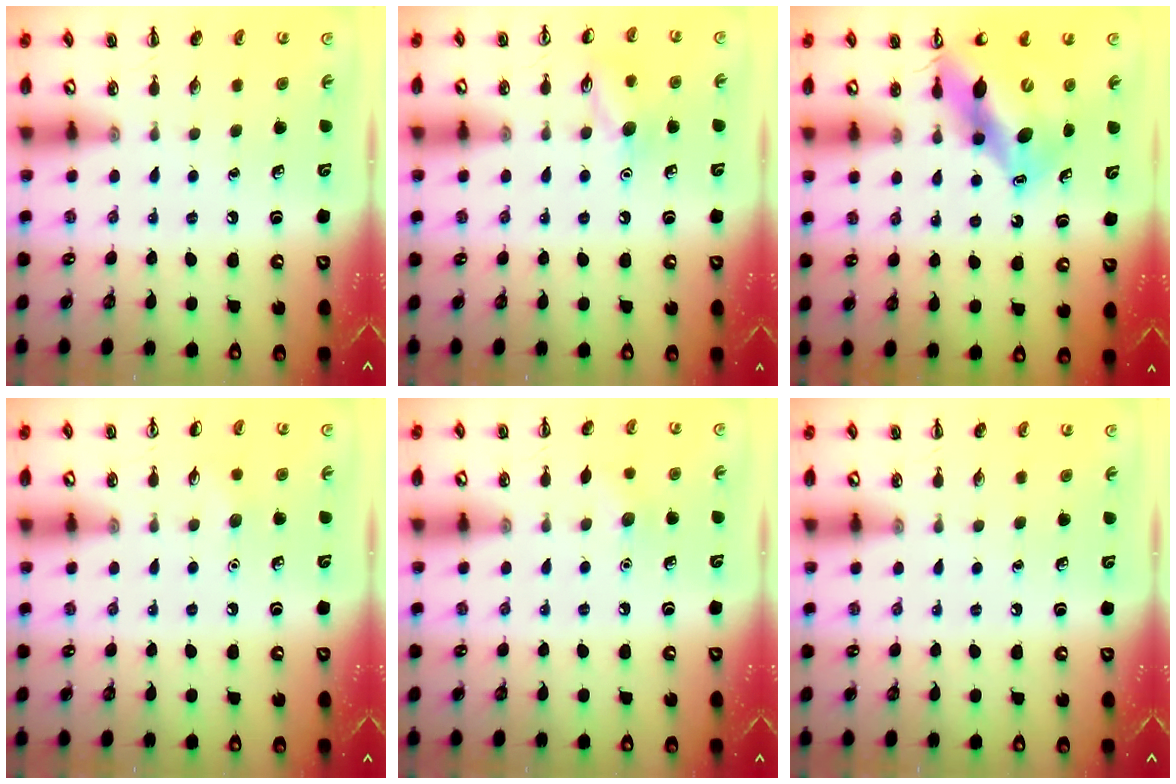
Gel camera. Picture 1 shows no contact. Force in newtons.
{"total": 8.6, "press": 8.5, "slide": 0.9}
{"total": 13.8, "press": 13.1, "slide": 4.4}
{"total": 3.4, "press": 3.3, "slide": 1.0}
{"total": 5.4, "press": 5.2, "slide": 1.3}
{"total": 0.0}